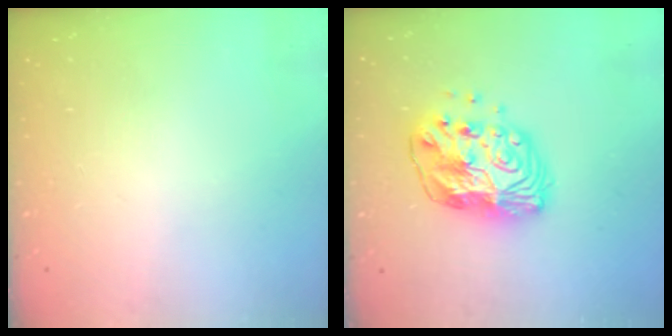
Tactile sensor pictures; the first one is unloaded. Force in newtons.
{"total": 14.1, "press": 14.1, "slide": 1.2}